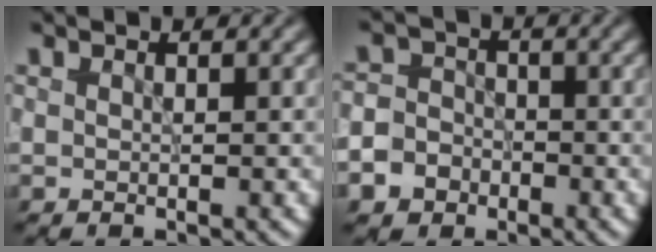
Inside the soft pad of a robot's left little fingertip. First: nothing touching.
{"total": 5.7, "force": [-3.0, 4.7, 1.4], "torque": [-0.016, -0.012, -0.066]}